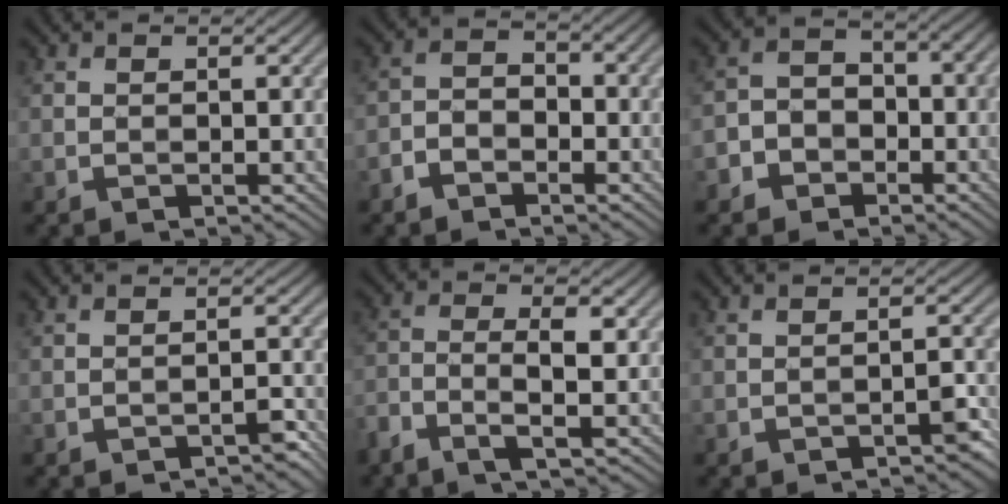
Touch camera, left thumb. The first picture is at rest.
{"total": 3.3, "force": [-2.4, 1.8, 1.5], "torque": [-0.029, 0.004, -0.056]}
{"total": 5.1, "force": [-3.0, 3.7, 1.8], "torque": [-0.027, 0.002, -0.067]}
{"total": 1.6, "force": [-1.3, 0.3, 0.8], "torque": [-0.008, 0.007, -0.019]}
{"total": 4.7, "force": [-2.1, 1.3, 4.0], "torque": [-0.089, 0.000, -0.048]}
{"total": 2.1, "force": [-1.5, 0.6, 1.3], "torque": [-0.017, 0.008, -0.021]}